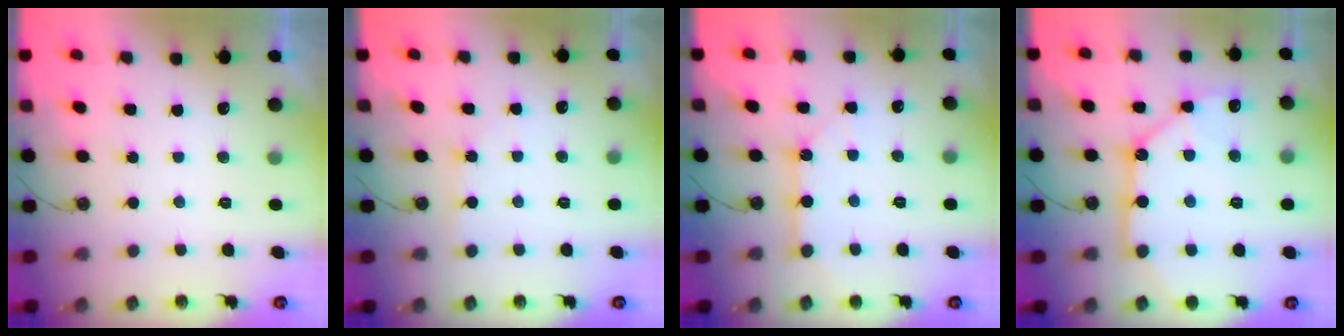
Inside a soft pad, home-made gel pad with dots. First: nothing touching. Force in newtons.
{"total": 2.7, "press": 2.7, "slide": 0.5}
{"total": 7.3, "press": 7.3, "slide": 0.6}
{"total": 13.9, "press": 13.8, "slide": 1.4}